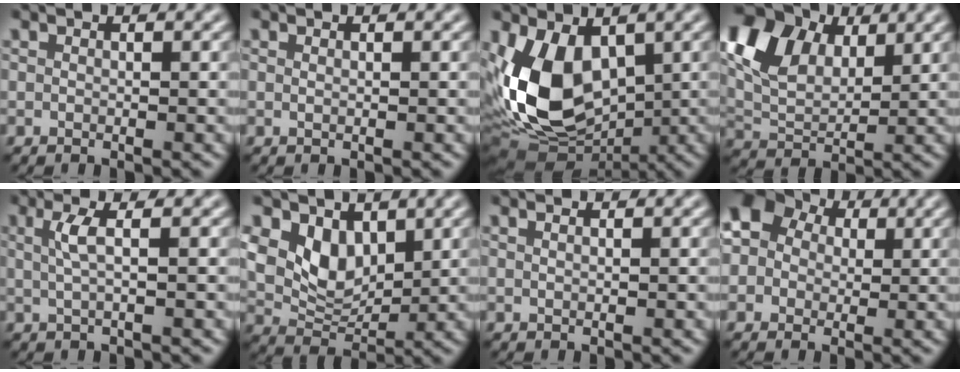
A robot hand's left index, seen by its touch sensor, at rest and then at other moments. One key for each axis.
{"total": 0.0}
{"total": 11.9, "fx": -0.3, "fy": 7.5, "fz": 9.2, "tx": -0.203, "ty": -0.024, "tz": -0.001}
{"total": 11.7, "fx": 5.3, "fy": 7.6, "fz": 7.1, "tx": -0.157, "ty": 0.043, "tz": 0.086}
{"total": 2.3, "fx": 0.4, "fy": 0.6, "fz": 2.2, "tx": -0.041, "ty": 0.001, "tz": 0.004}
{"total": 5.8, "fx": 2.2, "fy": 4.0, "fz": 3.6, "tx": -0.079, "ty": -0.012, "tz": 0.041}
{"total": 1.0, "fx": 0.6, "fy": 0.5, "fz": 0.7, "tx": -0.001, "ty": -0.008, "tz": -0.001}
{"total": 6.7, "fx": 1.7, "fy": 5.9, "fz": 2.7, "tx": -0.045, "ty": 0.028, "tz": -0.009}